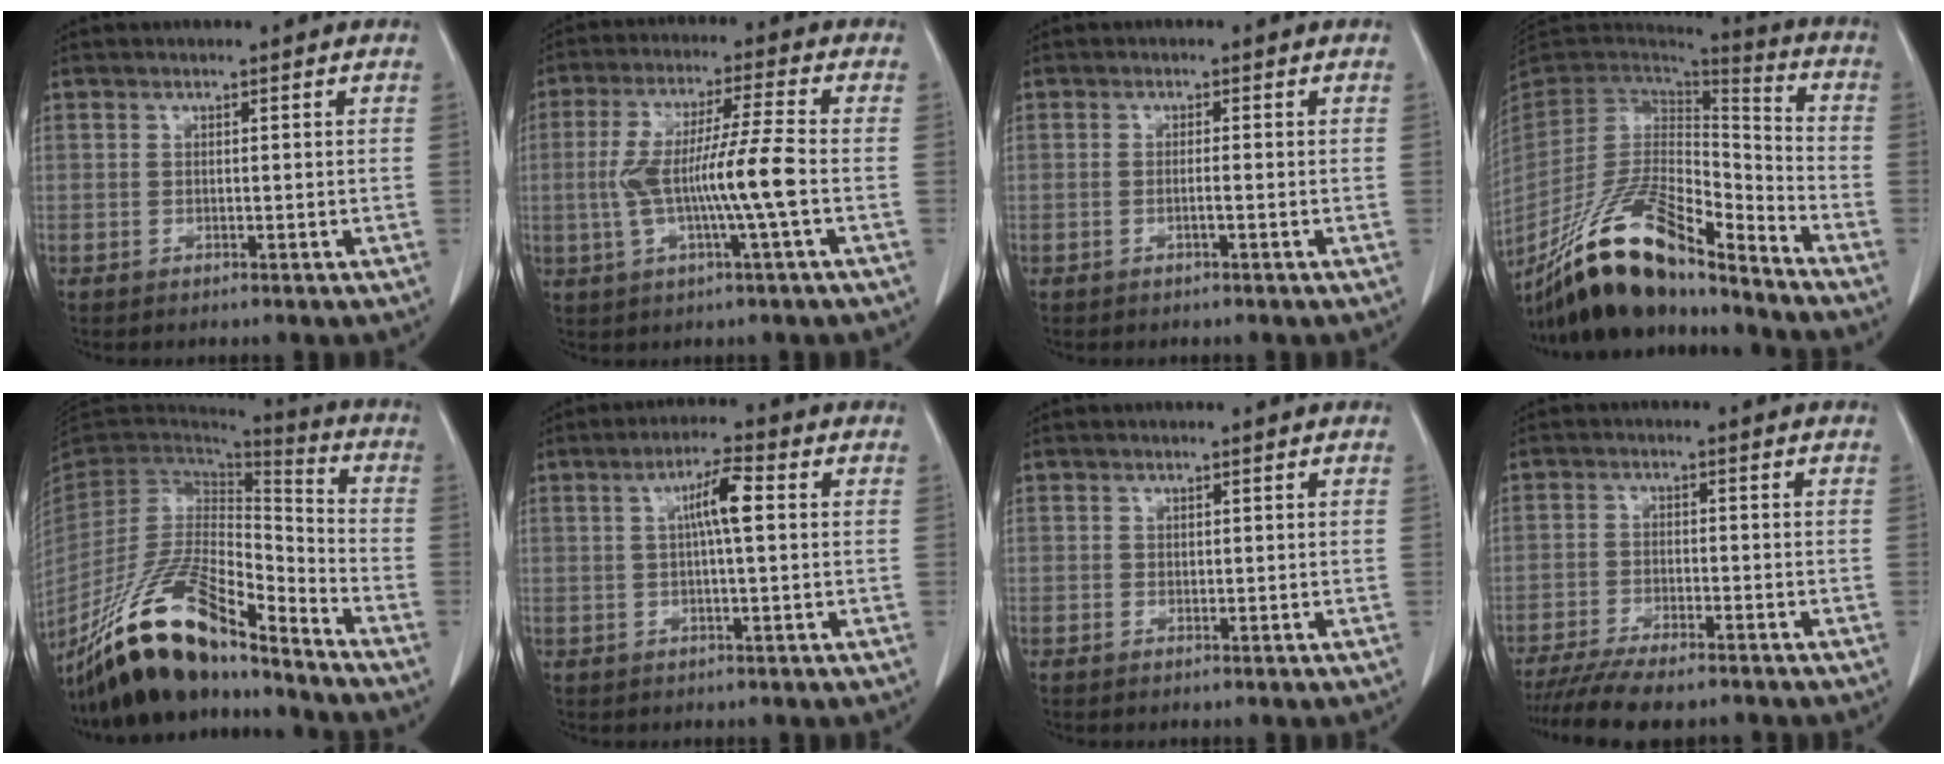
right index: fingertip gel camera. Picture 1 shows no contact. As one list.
[{"total": 10.4, "force": [-1.7, -0.4, 10.3], "torque": [-0.202, 0.009, -0.033]}, {"total": 1.1, "force": [-0.5, -0.1, 0.9], "torque": [-0.017, 0.001, -0.009]}, {"total": 21.4, "force": [-17.0, 4.7, 12.2], "torque": [-0.244, -0.002, -0.312]}, {"total": 20.5, "force": [-16.1, 4.8, 11.7], "torque": [-0.234, -0.004, -0.298]}, {"total": 5.2, "force": [0.9, 0.3, 5.1], "torque": [-0.092, 0.010, 0.014]}, {"total": 0.0}, {"total": 10.9, "force": [-9.3, 2.1, 5.4], "torque": [-0.078, -0.014, -0.143]}]